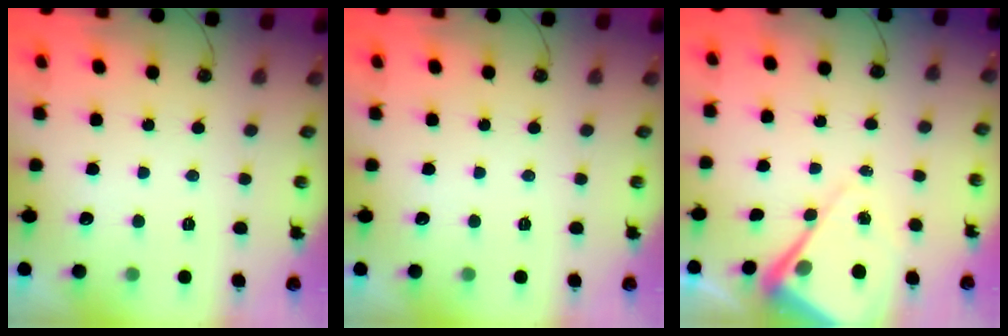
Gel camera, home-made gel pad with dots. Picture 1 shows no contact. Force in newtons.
{"total": 0.0}
{"total": 8.4, "press": 8.4, "slide": 0.7}